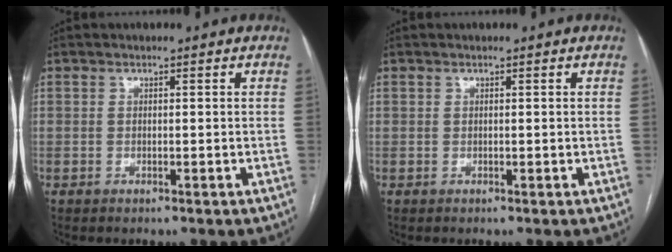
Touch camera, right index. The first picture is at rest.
{"total": 0.0}